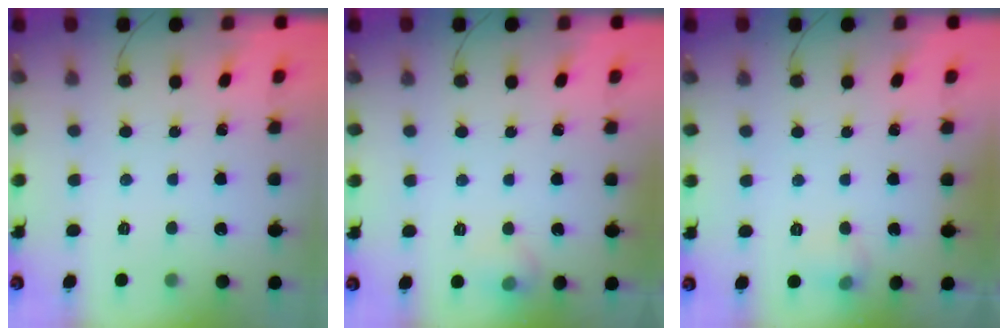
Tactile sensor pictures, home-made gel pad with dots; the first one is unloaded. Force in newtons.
{"total": 7.0, "press": 6.8, "slide": 1.9}
{"total": 6.5, "press": 5.9, "slide": 2.7}